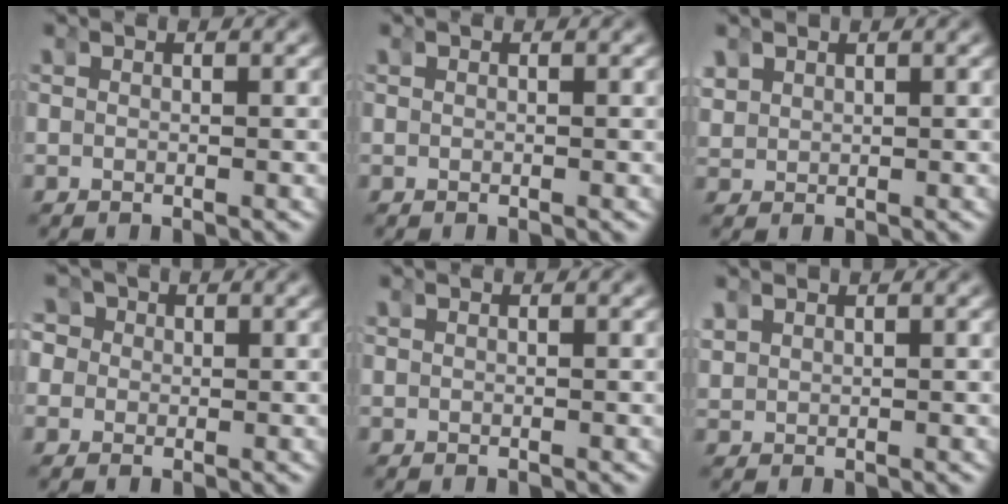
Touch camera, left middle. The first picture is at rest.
{"total": 0.0}
{"total": 1.9, "force": [1.5, 1.0, 0.5], "torque": [-0.018, 0.003, 0.034]}
{"total": 5.7, "force": [1.5, 5.2, 2.0], "torque": [-0.050, 0.010, 0.008]}
{"total": 0.0}
{"total": 1.5, "force": [1.3, 0.7, 0.4], "torque": [-0.015, 0.005, 0.028]}